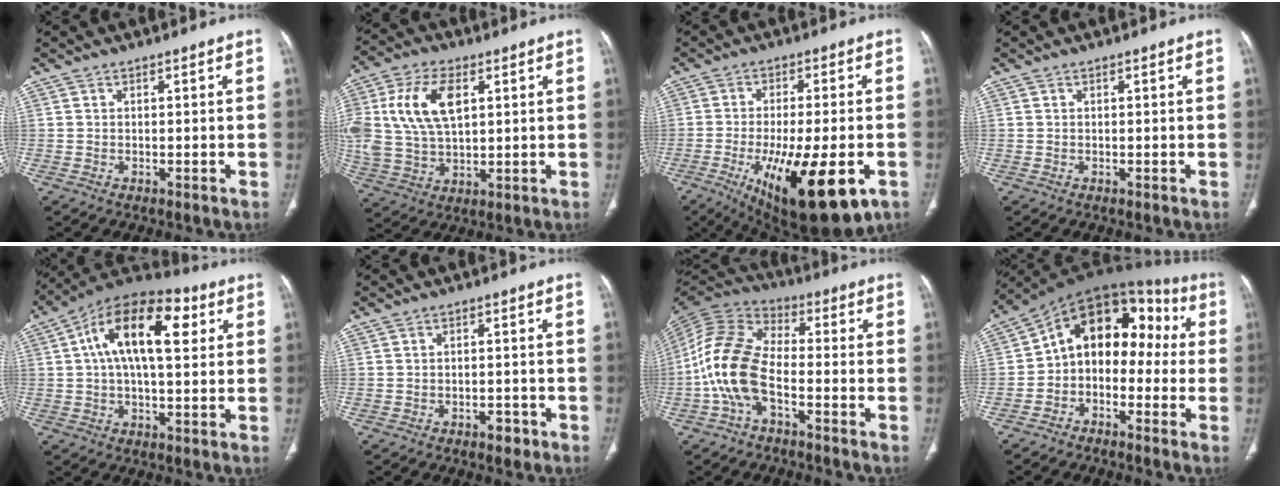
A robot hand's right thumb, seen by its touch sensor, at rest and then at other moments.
{"total": 15.3, "force": [4.2, 8.7, 11.8], "torque": [-0.240, 0.001, 0.086]}
{"total": 21.2, "force": [-8.2, 7.2, 18.2], "torque": [-0.271, -0.014, -0.109]}
{"total": 0.0}
{"total": 17.2, "force": [4.6, 8.1, 14.4], "torque": [-0.223, 0.025, 0.066]}
{"total": 2.3, "force": [-1.5, 1.3, 1.2], "torque": [-0.007, 0.009, -0.017]}
{"total": 13.4, "force": [-4.1, 7.1, 10.7], "torque": [-0.226, 0.040, -0.087]}
{"total": 14.8, "force": [-0.7, 10.2, 10.6], "torque": [-0.107, 0.069, -0.029]}